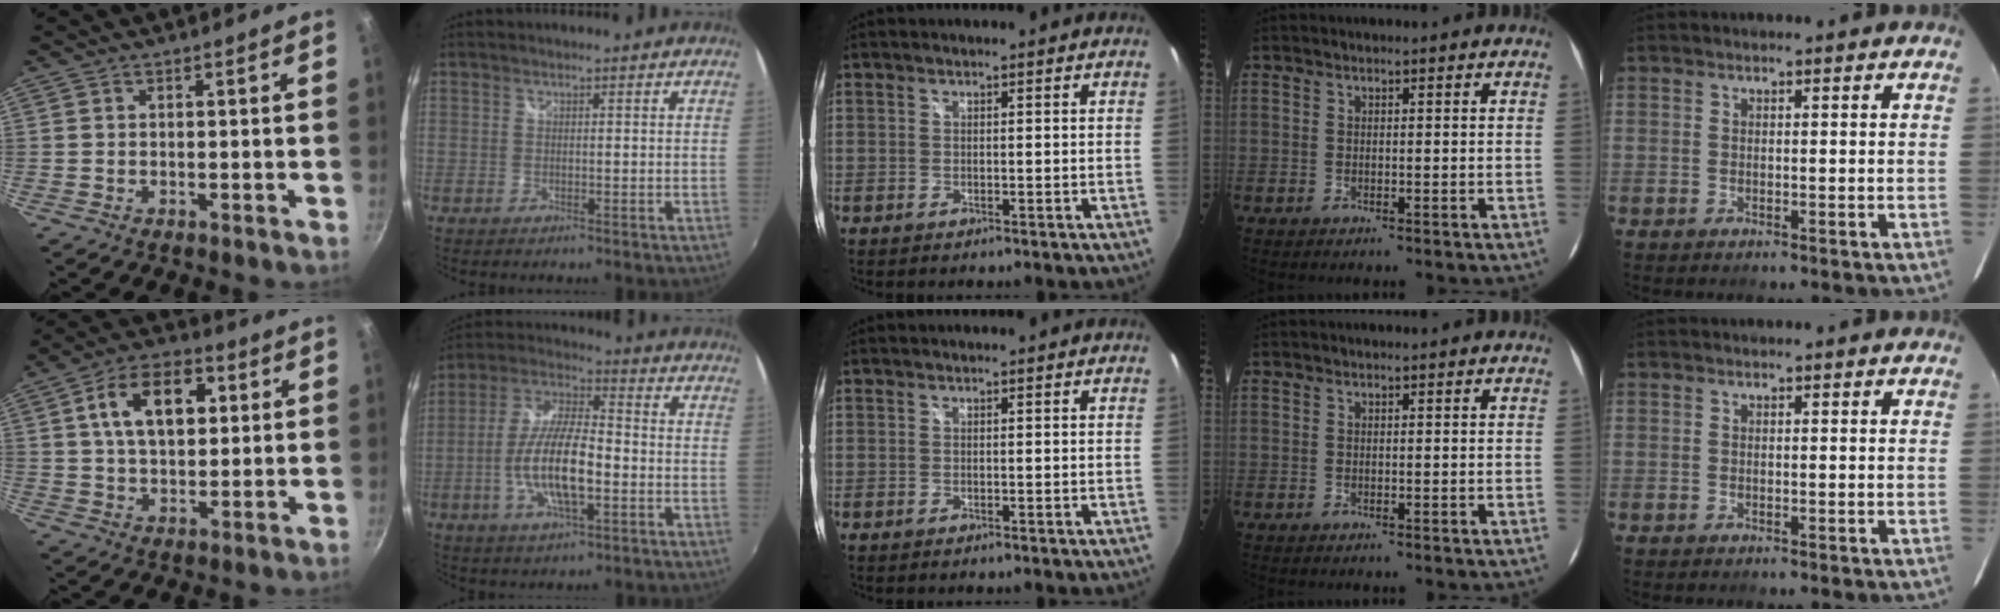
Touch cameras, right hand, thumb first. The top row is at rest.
{"thumb": {"total": 13.5, "force": [3.5, 8.4, 10.0], "torque": [-0.142, 0.010, 0.050]}, "index": {"total": 13.6, "force": [-3.6, 4.4, 12.4], "torque": [-0.251, -0.002, -0.066]}}